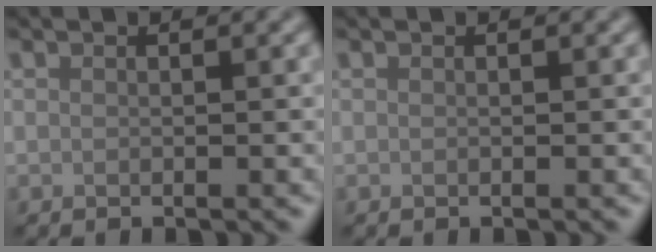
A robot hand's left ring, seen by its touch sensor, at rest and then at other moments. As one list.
[{"total": 0.0}]